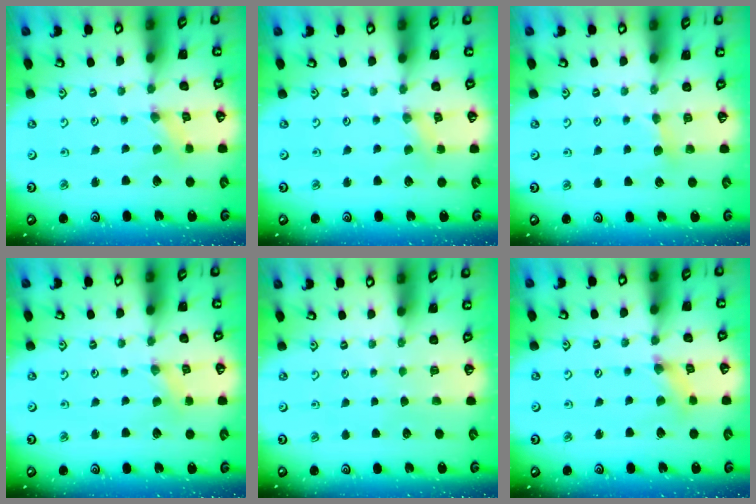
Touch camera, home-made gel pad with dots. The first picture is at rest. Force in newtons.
{"total": 1.8, "press": 1.7, "slide": 0.4}
{"total": 3.9, "press": 3.8, "slide": 0.5}
{"total": 0.0}
{"total": 0.0}
{"total": 2.7, "press": 2.7, "slide": 0.3}